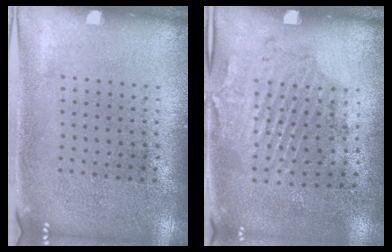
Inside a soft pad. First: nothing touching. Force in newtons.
{"total": 1.8, "press": 1.2, "slide": 1.4}